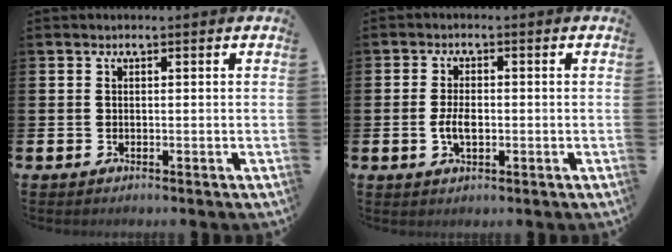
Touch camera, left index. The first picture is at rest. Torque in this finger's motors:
{"motor_torque": [0.68, 0.18, 0.10, 0.09]}